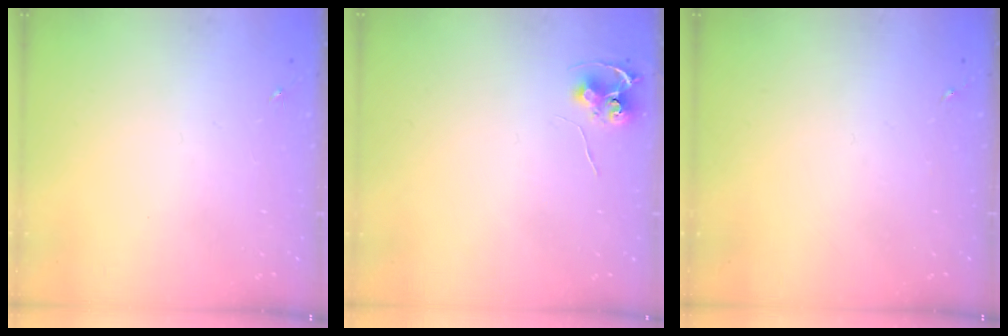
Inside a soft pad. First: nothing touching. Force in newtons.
{"total": 6.9, "press": 6.9, "slide": 0.5}
{"total": 0.0}